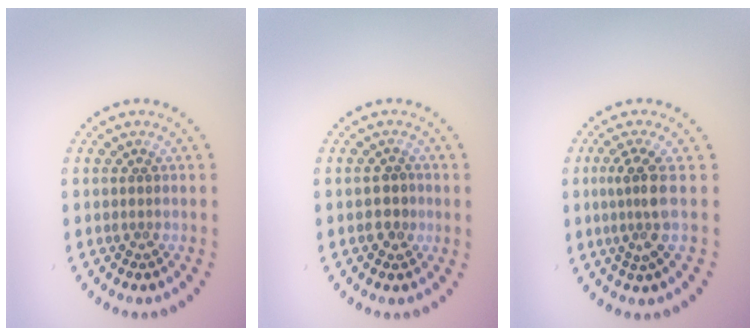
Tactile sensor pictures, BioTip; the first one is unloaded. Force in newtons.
{"total": 1.9, "press": 1.8, "slide": 0.7}
{"total": 2.8, "press": 2.0, "slide": 1.9}